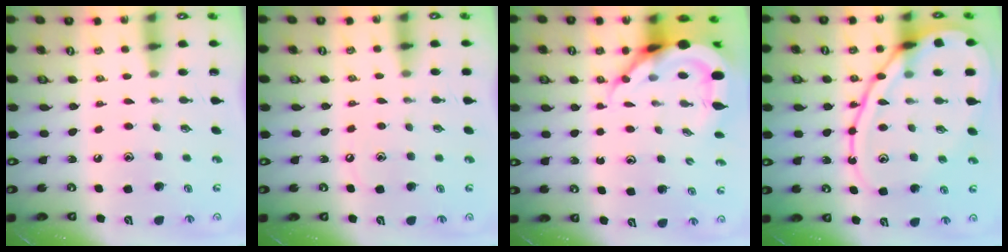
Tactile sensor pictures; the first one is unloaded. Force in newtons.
{"total": 3.2, "press": 3.2, "slide": 0.5}
{"total": 9.9, "press": 9.9, "slide": 1.0}
{"total": 16.6, "press": 16.6, "slide": 1.2}